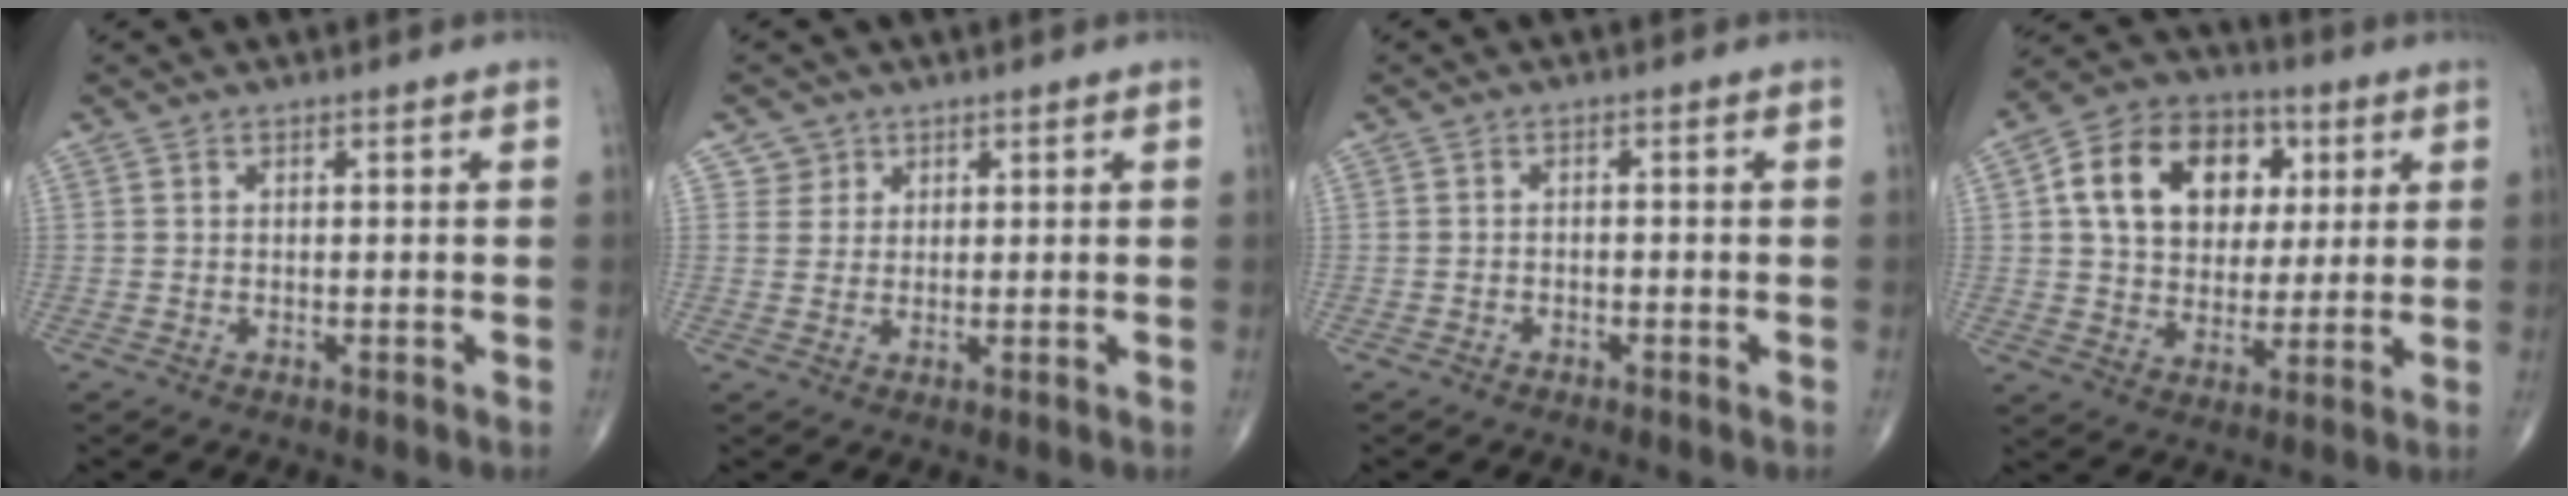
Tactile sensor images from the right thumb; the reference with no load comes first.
{"total": 2.8, "force": [1.5, 2.4, -0.3], "torque": [0.029, -0.007, 0.017]}
{"total": 0.8, "force": [-0.5, 0.5, 0.3], "torque": [-0.006, 0.004, -0.011]}
{"total": 18.0, "force": [4.9, 13.5, 10.8], "torque": [-0.155, 0.005, 0.080]}